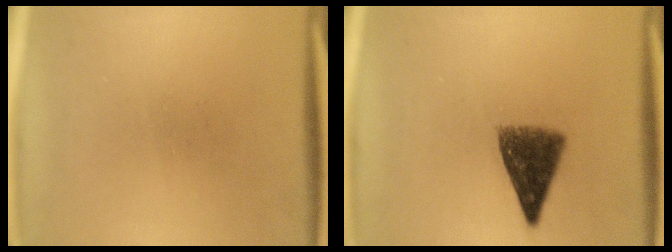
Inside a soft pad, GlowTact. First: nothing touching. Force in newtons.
{"total": 8.0}